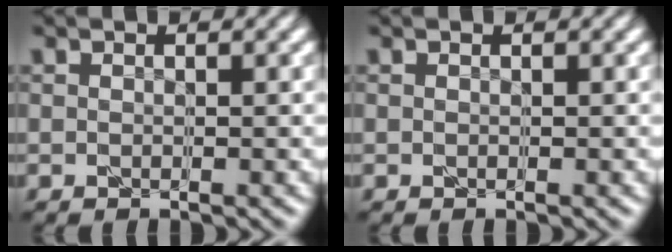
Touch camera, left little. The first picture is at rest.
{"total": 0.0}